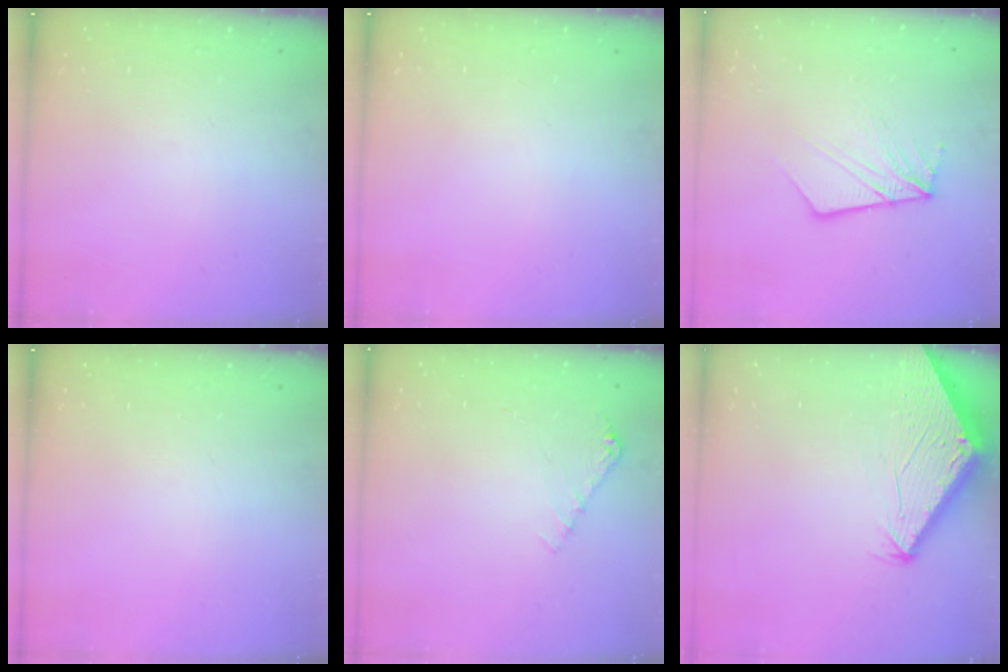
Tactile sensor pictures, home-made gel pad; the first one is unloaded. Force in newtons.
{"total": 0.0}
{"total": 9.3, "press": 9.2, "slide": 1.3}
{"total": 0.0}
{"total": 4.3, "press": 4.3, "slide": 0.5}
{"total": 2.8, "press": 2.8, "slide": 0.1}